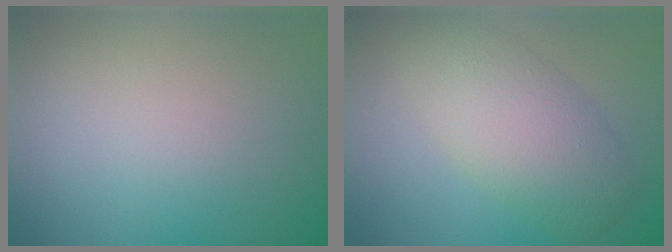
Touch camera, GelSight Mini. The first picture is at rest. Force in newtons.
{"total": 5.3, "press": 5.3, "slide": 0.3}